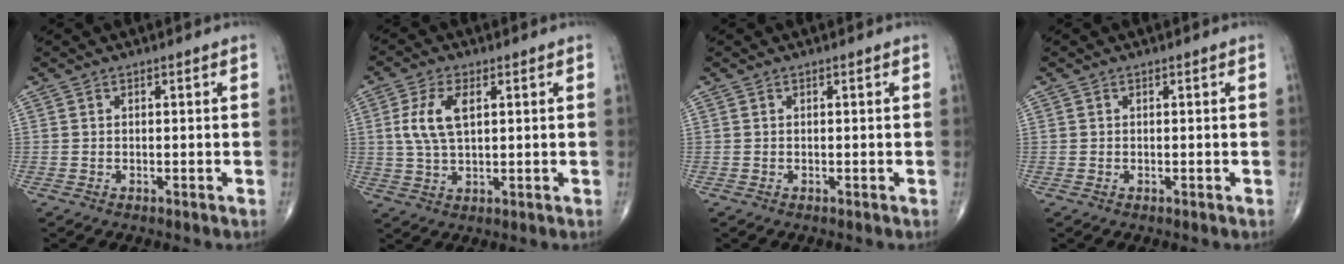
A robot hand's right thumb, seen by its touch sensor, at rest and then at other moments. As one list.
[{"total": 7.4, "force": [1.9, 3.6, 6.2], "torque": [-0.133, 0.000, 0.038]}, {"total": 0.0}, {"total": 0.0}]